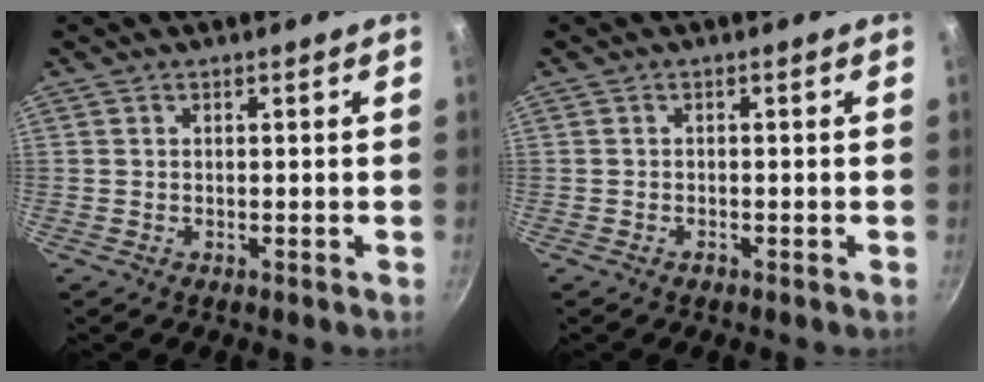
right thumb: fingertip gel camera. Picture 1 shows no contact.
{"total": 0.8, "force": [-0.6, 0.5, 0.1], "torque": [-0.004, 0.005, -0.010]}